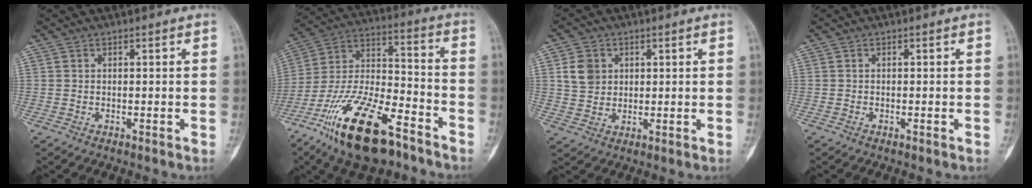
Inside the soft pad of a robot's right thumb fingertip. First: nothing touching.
{"total": 22.1, "force": [-13.8, 8.4, 15.0], "torque": [-0.300, 0.067, -0.251]}
{"total": 5.7, "force": [1.7, 4.7, 2.6], "torque": [-0.030, -0.004, 0.033]}
{"total": 0.0}